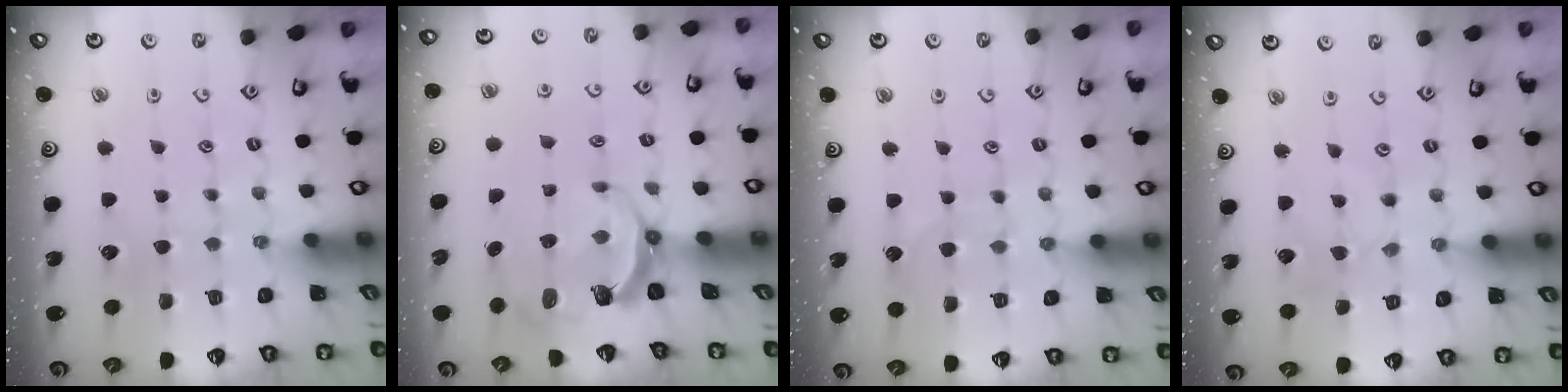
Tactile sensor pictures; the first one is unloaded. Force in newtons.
{"total": 7.4, "press": 6.2, "slide": 4.1}
{"total": 5.6, "press": 5.6, "slide": 0.1}
{"total": 0.6, "press": 0.5, "slide": 0.2}